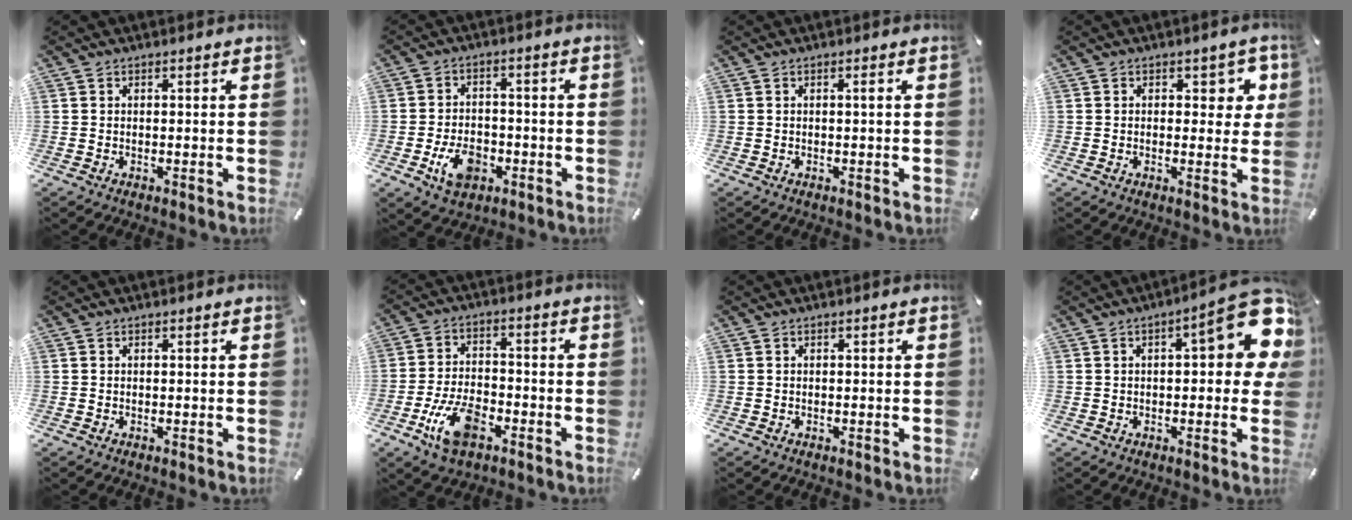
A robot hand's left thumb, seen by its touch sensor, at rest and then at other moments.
{"total": 8.7, "force": [-3.3, 5.9, 5.5], "torque": [-0.093, 0.012, -0.059]}
{"total": 0.8, "force": [0.0, 0.0, 0.8], "torque": [-0.014, -0.001, -0.001]}
{"total": 5.2, "force": [1.6, 3.1, 3.8], "torque": [-0.031, -0.006, 0.019]}
{"total": 0.0}
{"total": 11.0, "force": [-5.4, 5.8, 7.6], "torque": [-0.163, 0.017, -0.099]}
{"total": 0.0}
{"total": 16.4, "force": [5.6, 6.0, 14.2], "torque": [-0.173, -0.038, 0.086]}